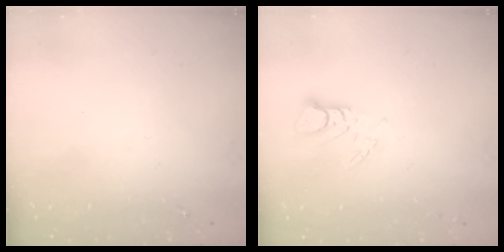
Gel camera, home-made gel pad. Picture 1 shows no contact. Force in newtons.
{"total": 3.7, "press": 3.7, "slide": 0.4}